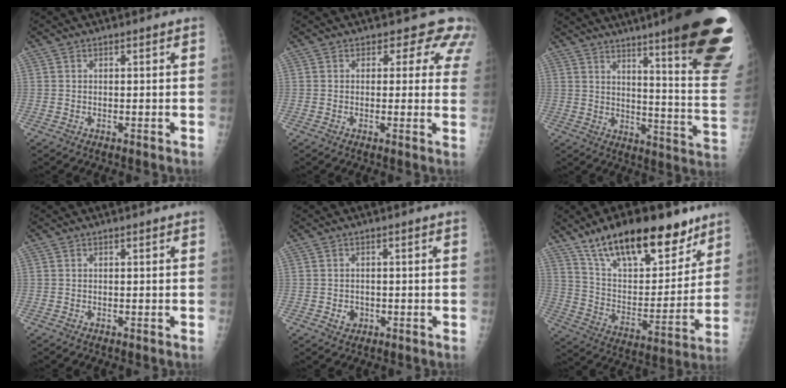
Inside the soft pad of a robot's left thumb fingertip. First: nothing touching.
{"total": 7.3, "force": [5.4, 4.4, 2.2], "torque": [0.019, -0.019, 0.035]}
{"total": 28.3, "force": [18.1, 3.4, 21.5], "torque": [-0.208, -0.096, 0.237]}
{"total": 0.0}
{"total": 2.5, "force": [-0.8, 2.2, 0.9], "torque": [-0.002, 0.005, -0.007]}
{"total": 24.3, "force": [16.6, 10.2, 14.5], "torque": [-0.189, -0.059, 0.276]}